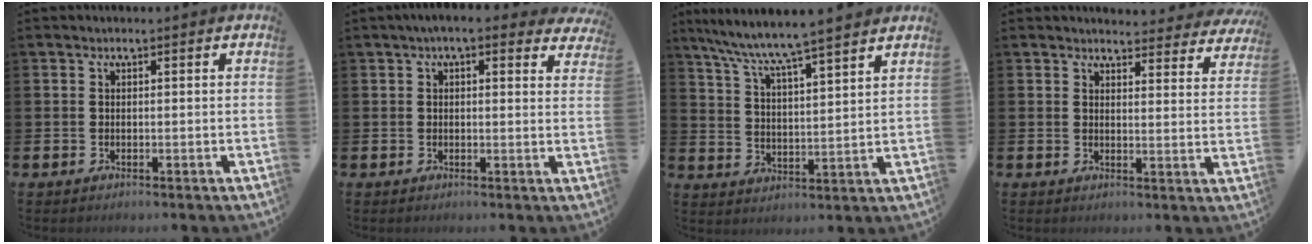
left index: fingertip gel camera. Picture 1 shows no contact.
{"total": 3.5, "force": [2.9, 0.8, 1.7], "torque": [-0.029, -0.009, 0.049]}
{"total": 7.5, "force": [7.2, -0.3, 2.3], "torque": [-0.076, -0.048, 0.123]}
{"total": 3.4, "force": [3.4, 0.6, 0.1], "torque": [-0.004, -0.025, 0.058]}